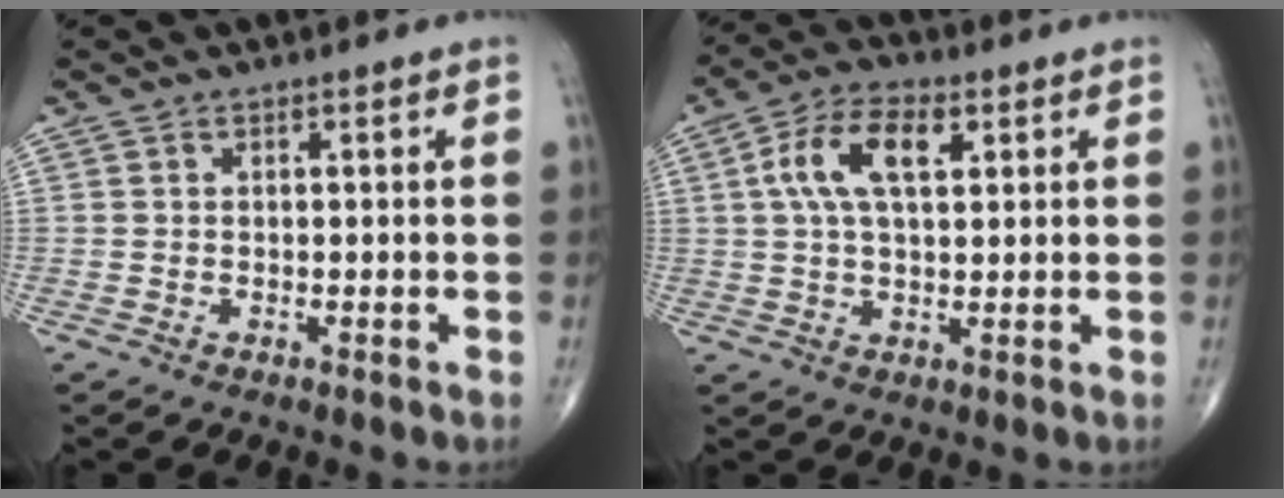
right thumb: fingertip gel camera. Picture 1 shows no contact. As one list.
[{"total": 9.7, "force": [2.9, 4.5, 8.0], "torque": [-0.155, 0.013, 0.050]}]